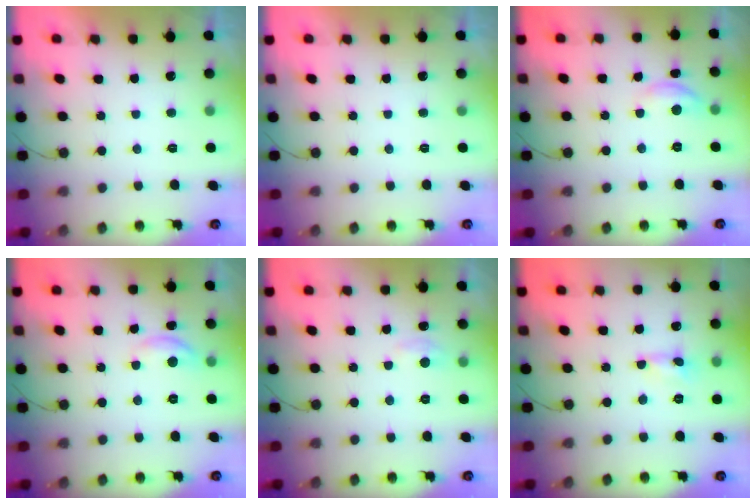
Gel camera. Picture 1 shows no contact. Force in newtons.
{"total": 0.0}
{"total": 6.0, "press": 6.0, "slide": 0.4}
{"total": 6.0, "press": 6.0, "slide": 0.4}
{"total": 2.9, "press": 2.9, "slide": 0.4}
{"total": 0.0}